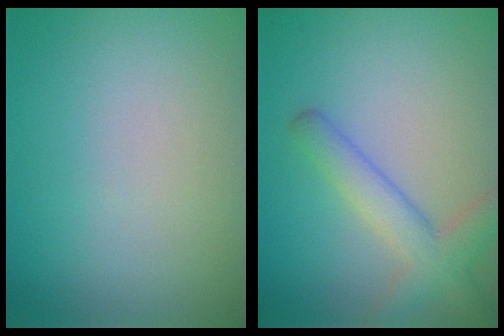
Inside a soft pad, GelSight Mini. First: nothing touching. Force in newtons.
{"total": 3.8, "press": 3.8, "slide": 0.3}